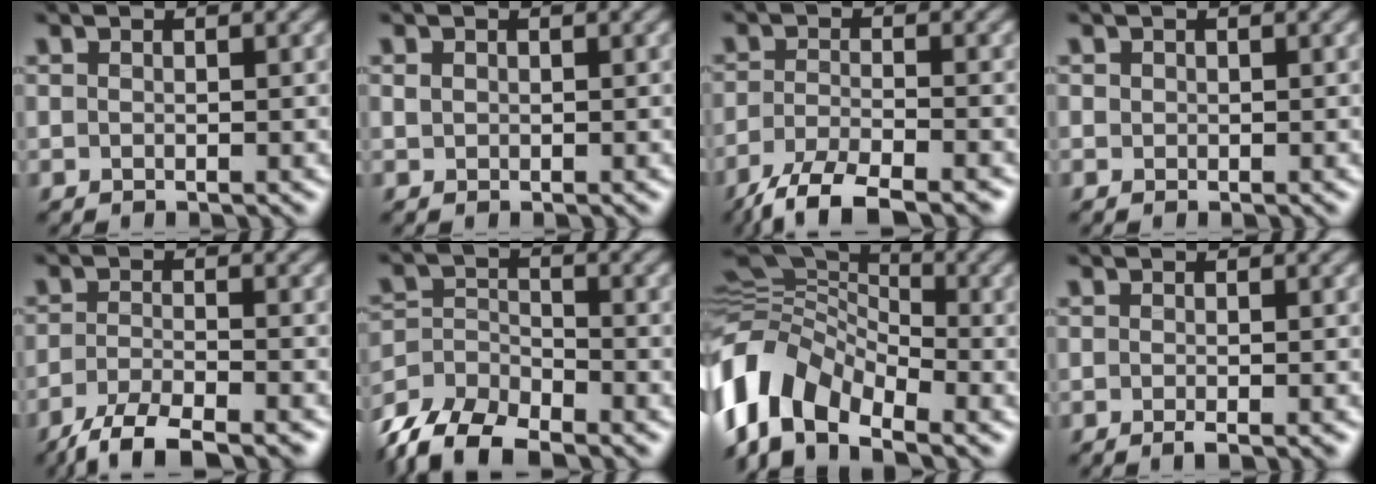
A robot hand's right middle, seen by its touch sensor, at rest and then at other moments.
{"total": 0.0}
{"total": 6.2, "force": [-5.0, 1.2, 3.4], "torque": [-0.060, -0.013, -0.096]}
{"total": 0.0}
{"total": 5.6, "force": [-4.6, 1.0, 3.0], "torque": [-0.052, -0.011, -0.088]}
{"total": 8.3, "force": [-7.1, 2.8, 3.3], "torque": [-0.059, -0.018, -0.135]}
{"total": 10.1, "force": [-4.5, 6.2, 6.5], "torque": [-0.131, 0.009, -0.110]}
{"total": 1.1, "force": [-0.5, 0.2, 0.9], "torque": [-0.013, -0.003, -0.011]}